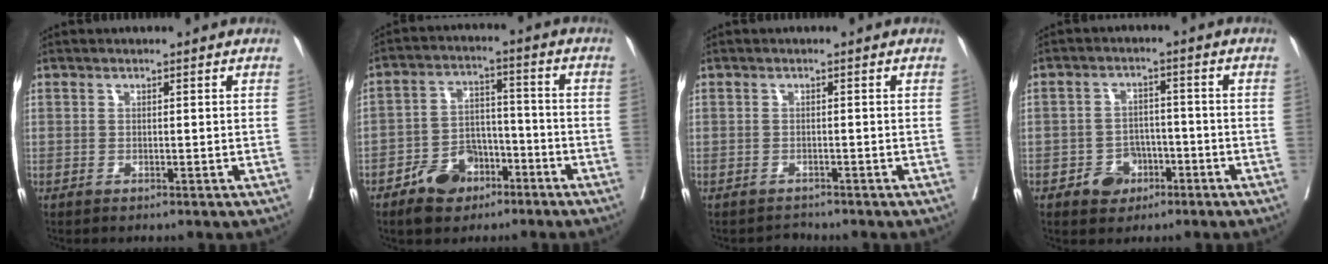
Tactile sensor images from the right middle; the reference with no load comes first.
{"total": 8.0, "force": [-5.1, 5.1, 3.6], "torque": [-0.069, 0.018, -0.084]}
{"total": 1.2, "force": [-1.1, 0.2, -0.6], "torque": [0.005, -0.006, -0.017]}
{"total": 4.7, "force": [-2.4, 3.7, 1.6], "torque": [-0.020, 0.011, -0.033]}